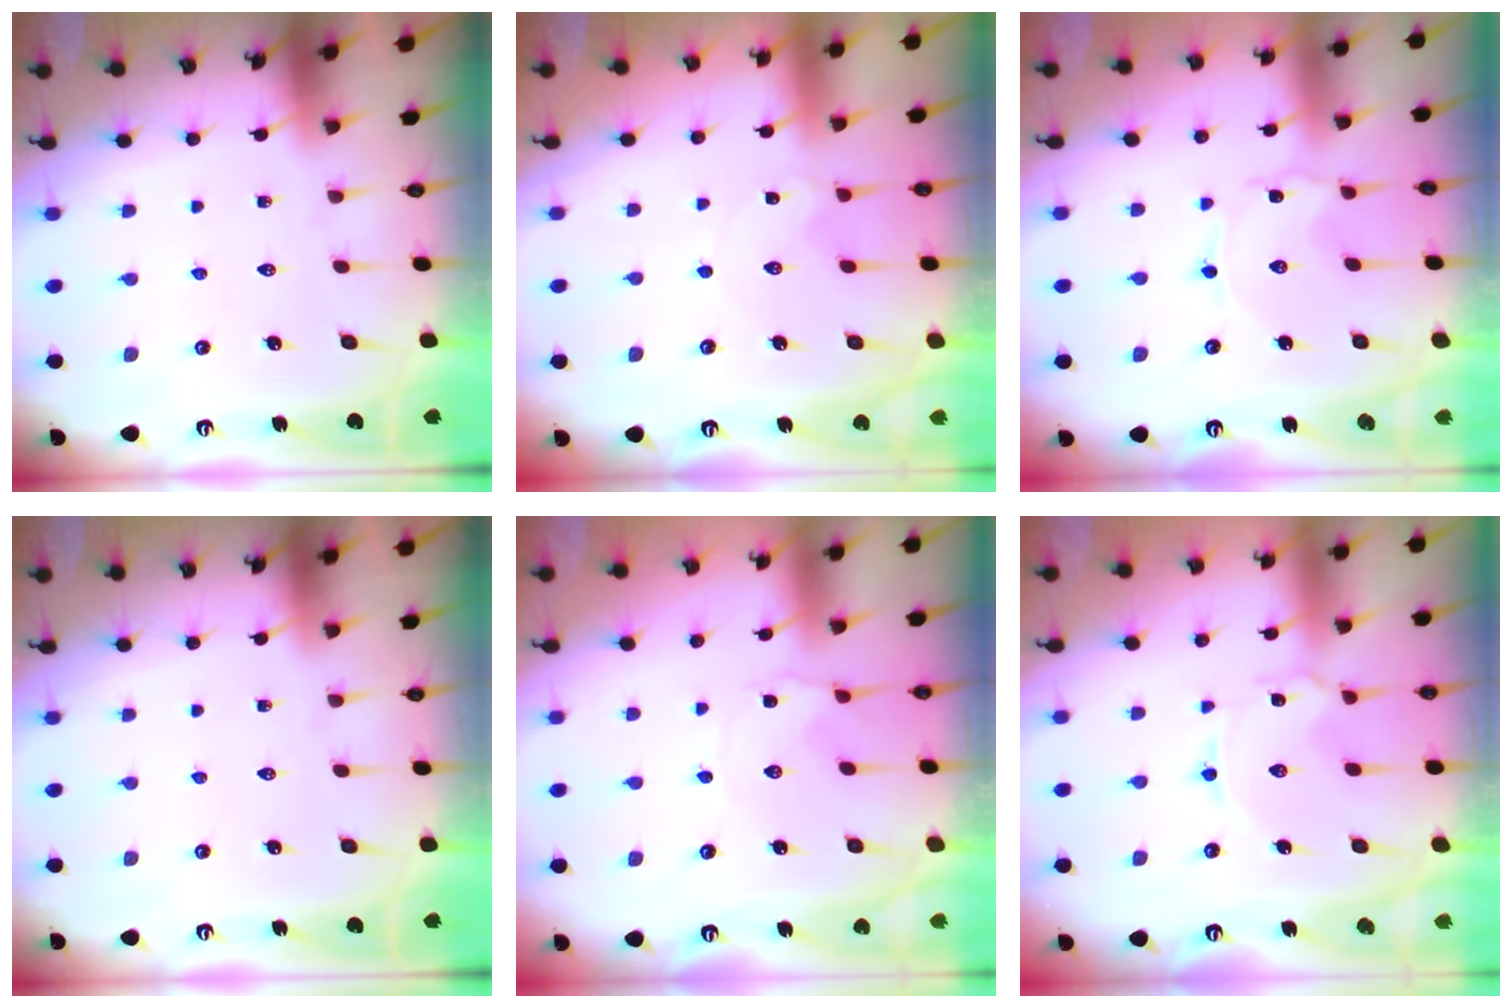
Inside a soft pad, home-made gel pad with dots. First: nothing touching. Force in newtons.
{"total": 0.6, "press": 0.6, "slide": 0.2}
{"total": 0.7, "press": 0.7, "slide": 0.1}
{"total": 0.0}
{"total": 1.8, "press": 1.8, "slide": 0.2}
{"total": 1.5, "press": 1.4, "slide": 0.2}